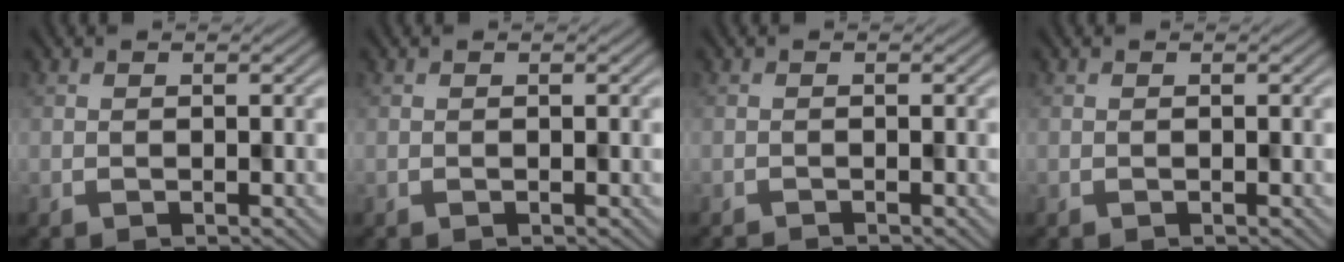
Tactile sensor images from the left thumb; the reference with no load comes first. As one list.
[{"total": 0.0}, {"total": 1.2, "force": [-1.2, 0.0, 0.1], "torque": [-0.001, 0.000, -0.021]}, {"total": 0.0}]